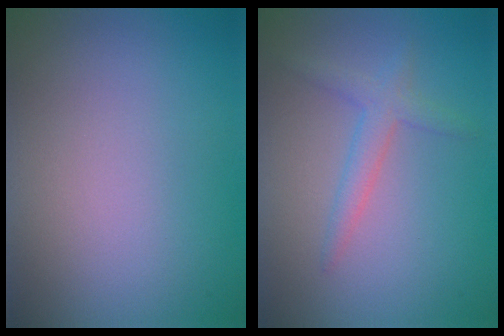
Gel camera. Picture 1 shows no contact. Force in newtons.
{"total": 2.1, "press": 2.1, "slide": 0.1}